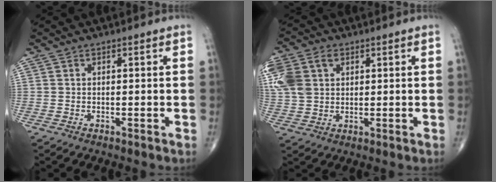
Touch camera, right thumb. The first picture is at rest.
{"total": 15.9, "force": [5.1, 11.9, 9.2], "torque": [-0.246, 0.029, 0.105]}